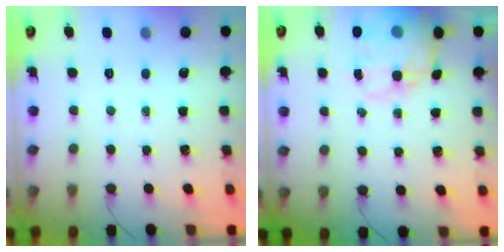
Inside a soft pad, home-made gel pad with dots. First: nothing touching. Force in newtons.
{"total": 14.0, "press": 13.6, "slide": 3.5}